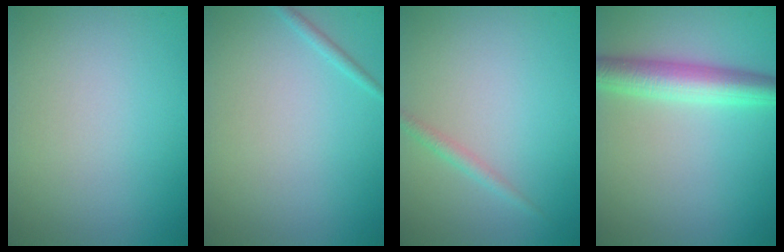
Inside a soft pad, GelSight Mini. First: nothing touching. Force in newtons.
{"total": 0.8, "press": 0.8, "slide": 0.0}
{"total": 1.2, "press": 1.2, "slide": 0.1}
{"total": 4.7, "press": 4.7, "slide": 0.1}